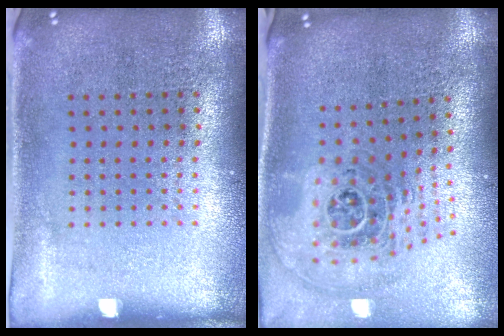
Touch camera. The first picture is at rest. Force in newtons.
{"total": 2.1, "press": 1.6, "slide": 1.4}